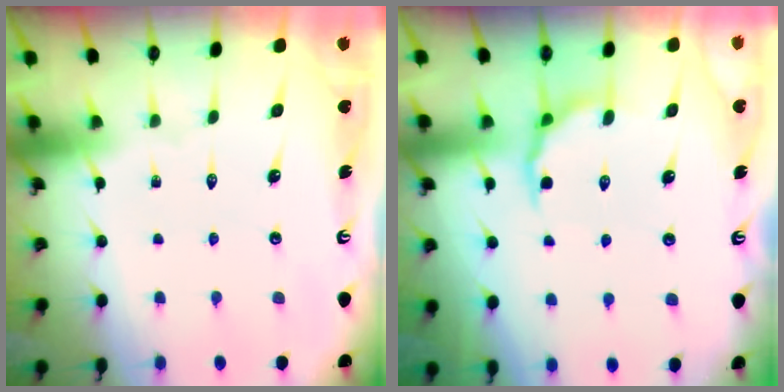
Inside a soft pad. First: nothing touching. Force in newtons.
{"total": 5.6, "press": 5.1, "slide": 2.3}